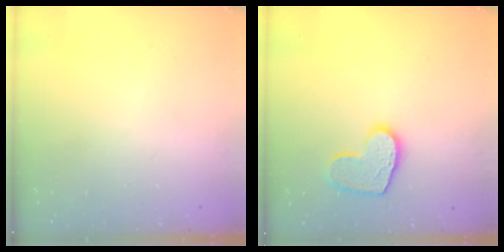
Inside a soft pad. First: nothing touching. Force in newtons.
{"total": 10.6, "press": 10.6, "slide": 0.8}